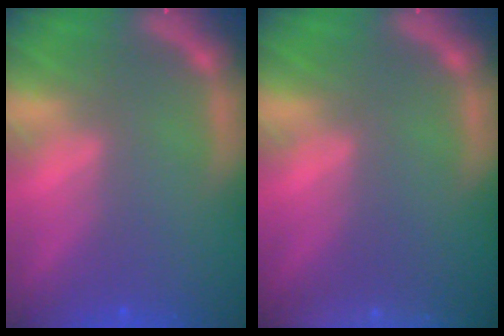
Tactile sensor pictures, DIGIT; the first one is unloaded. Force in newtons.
{"total": 4.5}